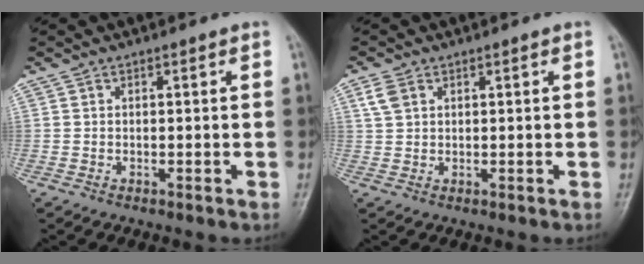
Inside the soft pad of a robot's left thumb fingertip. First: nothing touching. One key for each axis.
{"total": 3.0, "fx": 1.4, "fy": 2.1, "fz": 1.7, "tx": -0.033, "ty": 0.005, "tz": 0.032}